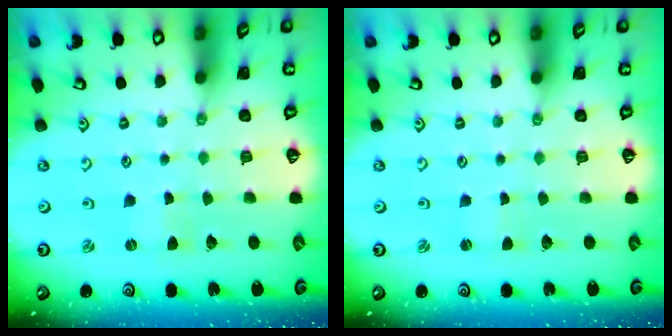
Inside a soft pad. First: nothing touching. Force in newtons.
{"total": 0.5, "press": 0.5, "slide": 0.1}